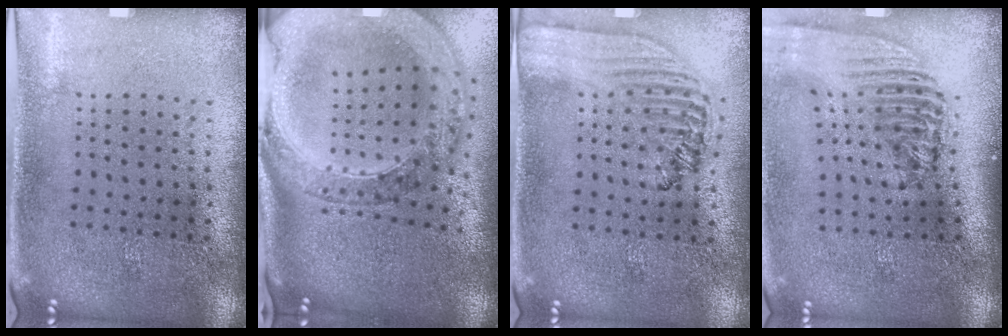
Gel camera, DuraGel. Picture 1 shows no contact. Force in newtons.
{"total": 3.9, "press": 3.0, "slide": 2.5}
{"total": 1.5, "press": 1.4, "slide": 0.5}
{"total": 2.3, "press": 1.7, "slide": 1.5}